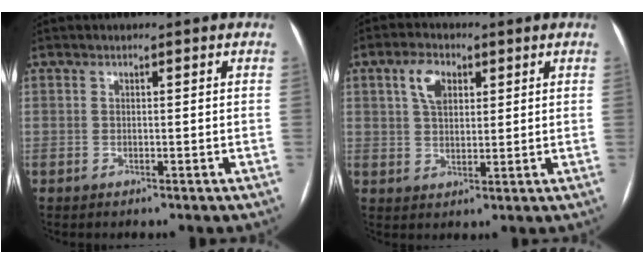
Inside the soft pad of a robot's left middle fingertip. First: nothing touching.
{"total": 5.2, "force": [2.2, 3.1, 3.6], "torque": [-0.072, 0.015, 0.041]}